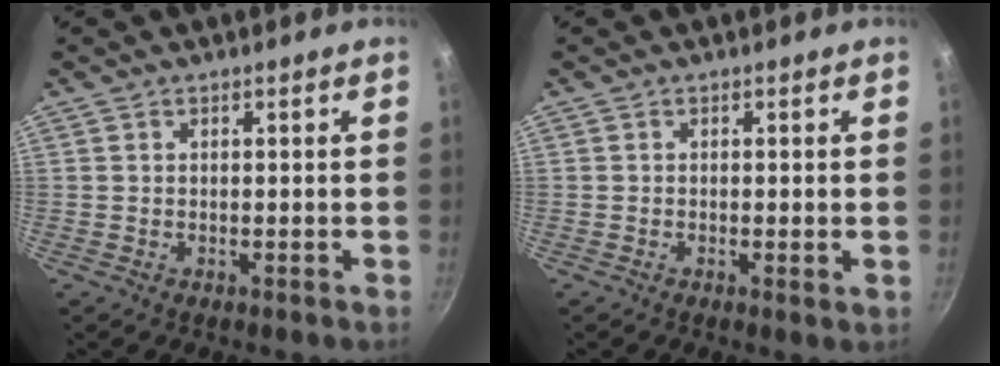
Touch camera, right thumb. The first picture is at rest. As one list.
[{"total": 0.9, "force": [-0.1, 0.2, 0.9], "torque": [-0.015, -0.004, -0.003]}]